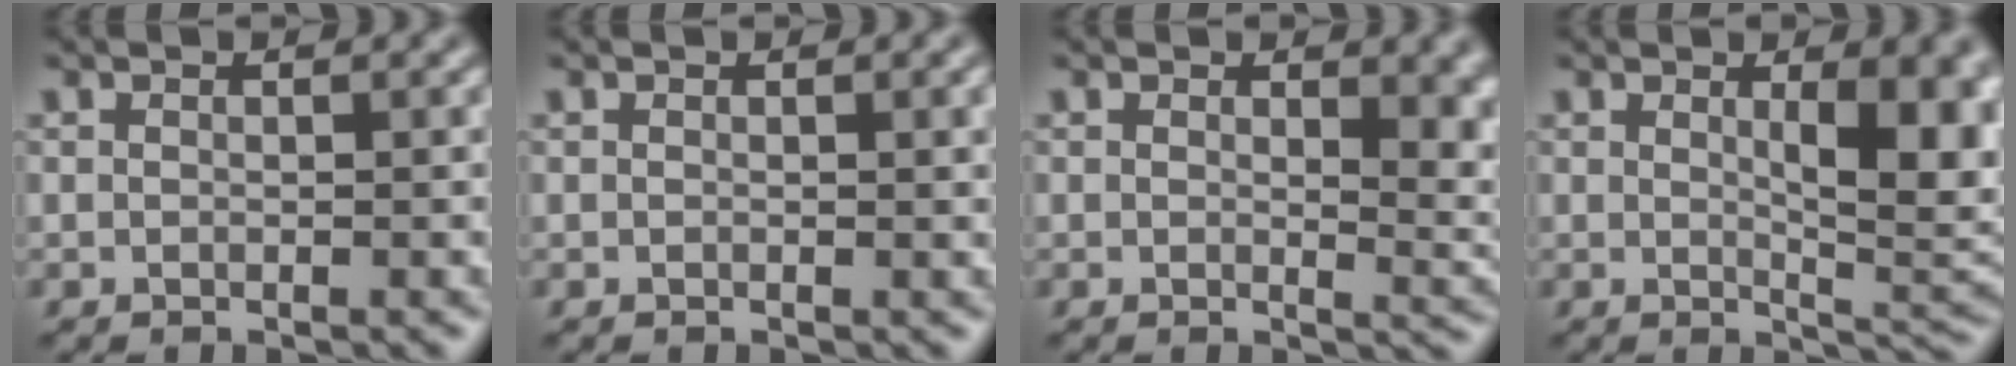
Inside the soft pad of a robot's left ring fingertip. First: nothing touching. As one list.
[{"total": 1.1, "force": [0.2, 0.2, 1.1], "torque": [-0.014, 0.000, 0.002]}, {"total": 4.8, "force": [1.3, 2.2, 4.1], "torque": [-0.041, -0.009, 0.023]}, {"total": 7.2, "force": [1.3, 2.2, 6.7], "torque": [-0.086, -0.006, 0.028]}]